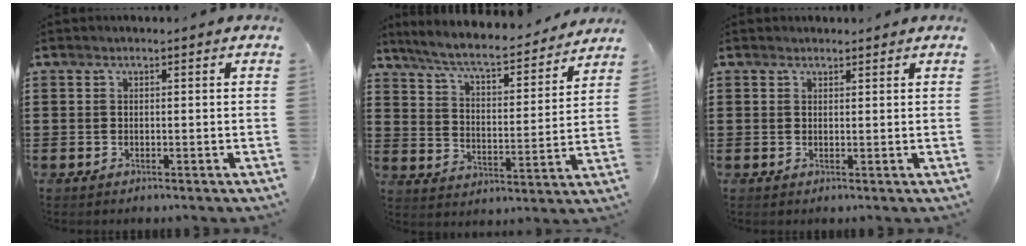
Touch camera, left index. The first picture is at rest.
{"total": 6.6, "force": [6.0, 0.4, 2.8], "torque": [-0.079, -0.041, 0.098]}
{"total": 1.0, "force": [1.0, 0.4, 0.0], "torque": [-0.002, 0.003, 0.019]}